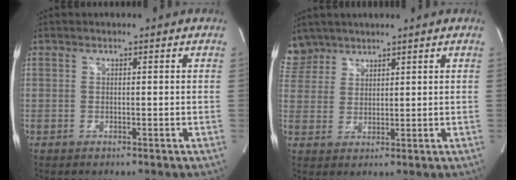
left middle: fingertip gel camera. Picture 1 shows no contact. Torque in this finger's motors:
{"motor_torque": [0.49, -0.47, 0.07, -0.01]}